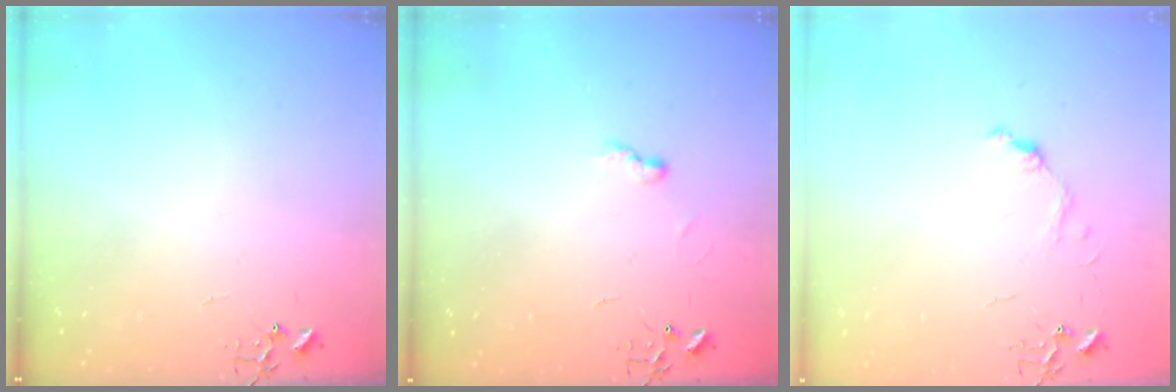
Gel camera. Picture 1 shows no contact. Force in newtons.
{"total": 5.1, "press": 5.1, "slide": 0.5}
{"total": 6.0, "press": 5.9, "slide": 0.7}